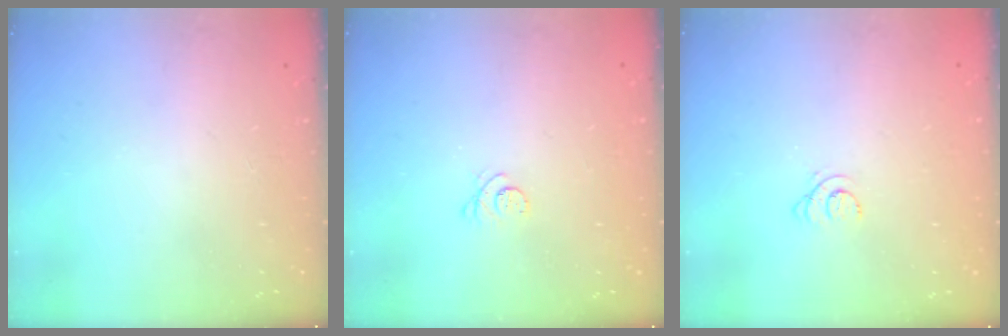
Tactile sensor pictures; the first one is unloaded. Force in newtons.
{"total": 2.6, "press": 2.6, "slide": 0.3}
{"total": 3.6, "press": 3.6, "slide": 0.5}